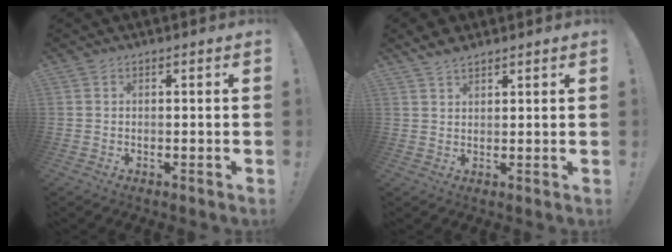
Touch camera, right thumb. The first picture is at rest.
{"total": 3.7, "force": [3.1, 1.5, 1.2], "torque": [-0.015, -0.016, 0.059]}